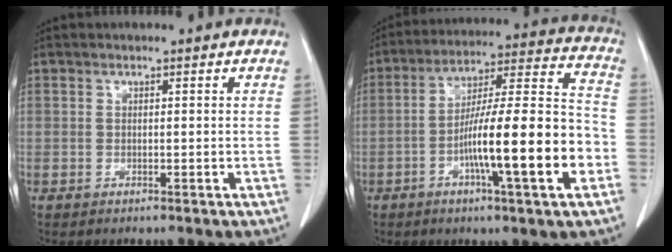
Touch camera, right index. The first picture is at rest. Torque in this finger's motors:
{"motor_torque": [1.97, -0.17, 1.05, 0.19]}